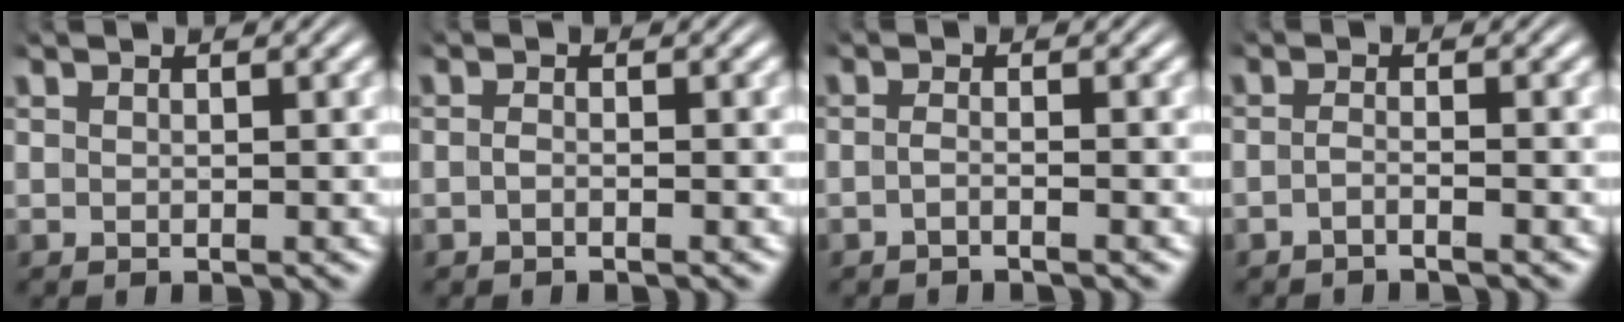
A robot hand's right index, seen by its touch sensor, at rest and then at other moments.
{"total": 0.8, "force": [-0.7, -0.1, 0.4], "torque": [-0.013, -0.006, -0.010]}
{"total": 1.4, "force": [-1.1, -0.5, 0.8], "torque": [-0.023, -0.006, -0.017]}
{"total": 1.7, "force": [-1.4, -0.3, 0.9], "torque": [-0.024, -0.007, -0.023]}